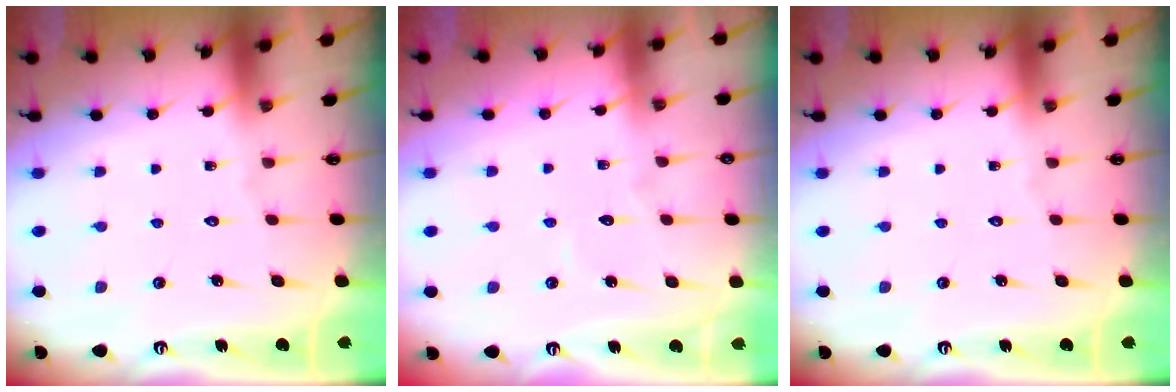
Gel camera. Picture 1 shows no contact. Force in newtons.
{"total": 3.1, "press": 3.1, "slide": 0.3}
{"total": 0.0}